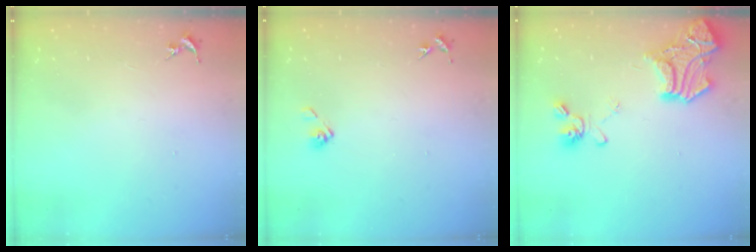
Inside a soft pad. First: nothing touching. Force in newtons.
{"total": 4.7, "press": 4.2, "slide": 2.2}
{"total": 19.7, "press": 19.6, "slide": 1.9}